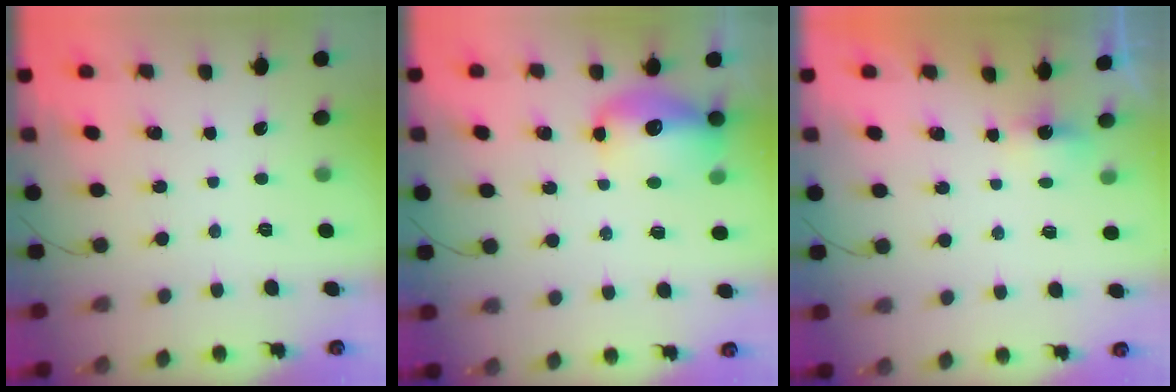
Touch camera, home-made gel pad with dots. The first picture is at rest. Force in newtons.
{"total": 12.4, "press": 12.0, "slide": 2.8}
{"total": 2.7, "press": 2.7, "slide": 0.7}